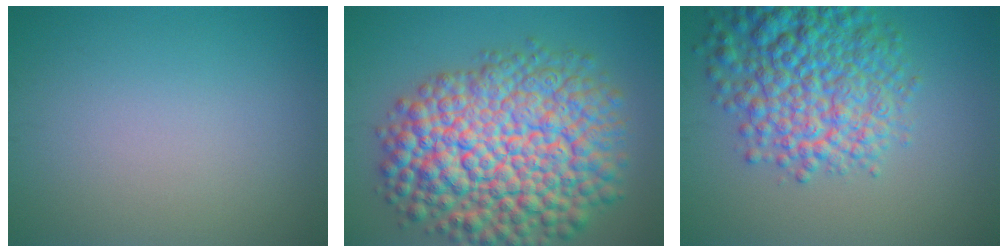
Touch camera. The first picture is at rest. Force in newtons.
{"total": 14.6, "press": 14.6, "slide": 0.6}
{"total": 9.2, "press": 9.2, "slide": 0.5}